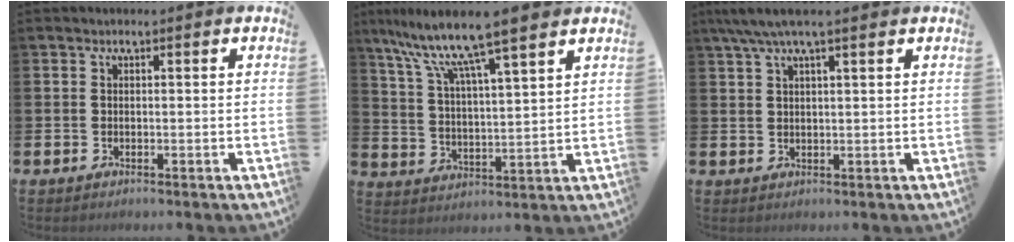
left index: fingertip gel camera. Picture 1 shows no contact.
{"total": 10.6, "force": [9.1, 0.8, 5.4], "torque": [-0.130, -0.052, 0.152]}
{"total": 4.4, "force": [3.2, 0.6, 2.8], "torque": [-0.060, -0.001, 0.058]}